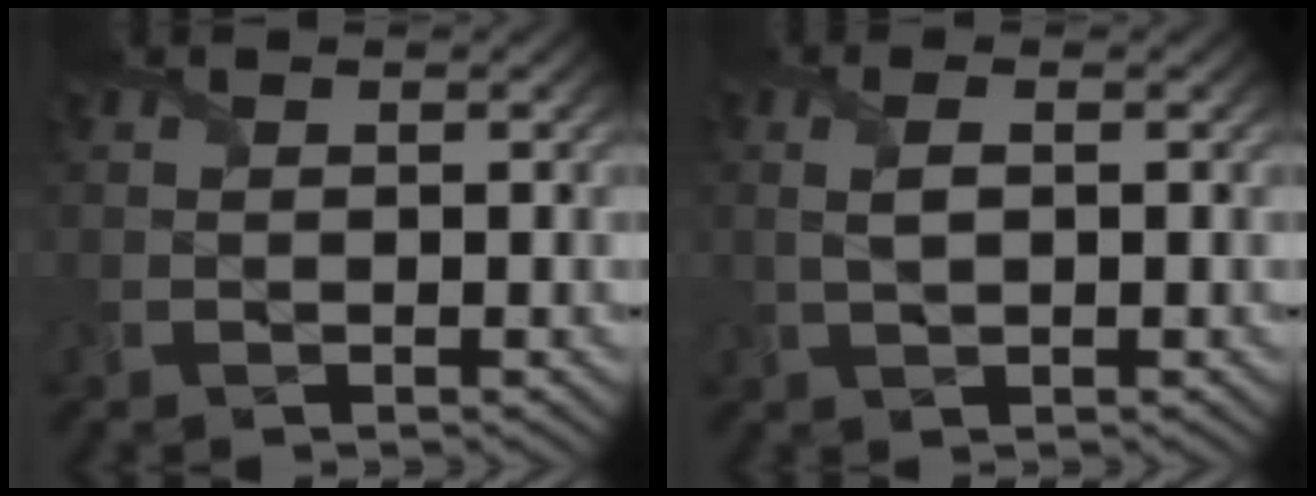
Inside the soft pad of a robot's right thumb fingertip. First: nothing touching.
{"total": 2.3, "force": [0.4, 0.8, 2.1], "torque": [-0.052, 0.003, 0.008]}